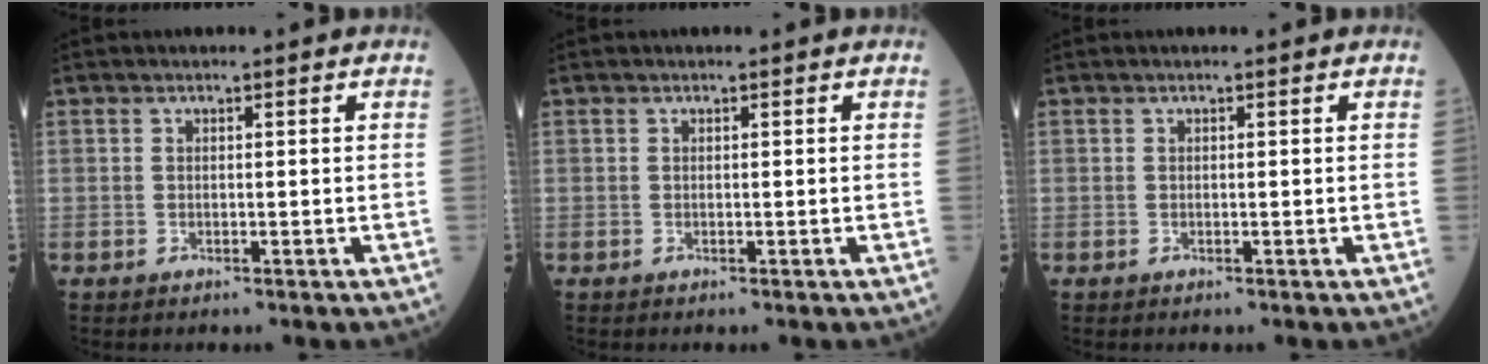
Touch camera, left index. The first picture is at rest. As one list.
[{"total": 0.0}, {"total": 0.0}]